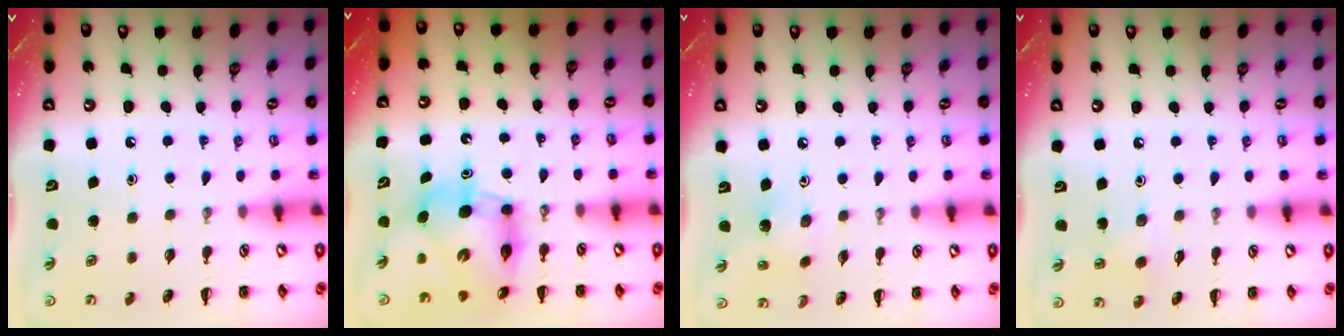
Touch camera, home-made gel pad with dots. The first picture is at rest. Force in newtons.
{"total": 9.6, "press": 9.2, "slide": 2.7}
{"total": 2.7, "press": 2.7, "slide": 0.6}
{"total": 2.3, "press": 2.2, "slide": 0.8}